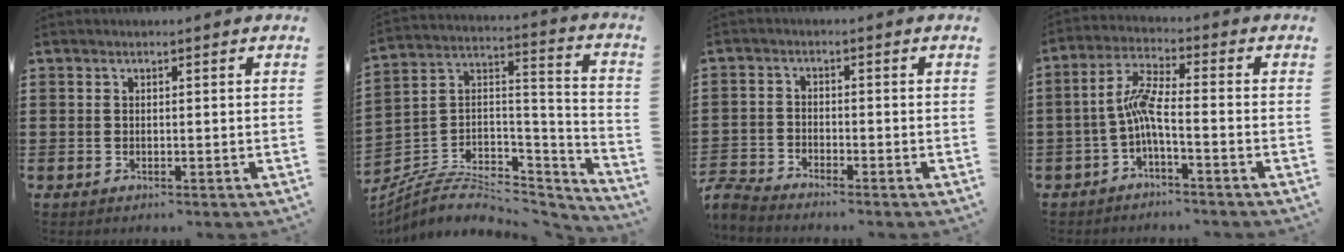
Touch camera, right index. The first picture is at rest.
{"total": 7.0, "force": [-4.6, 4.0, 3.4], "torque": [-0.075, 0.008, -0.090]}
{"total": 3.1, "force": [-3.1, 0.2, 0.1], "torque": [-0.021, -0.004, -0.070]}
{"total": 5.6, "force": [-1.5, 0.9, 5.3], "torque": [-0.121, -0.001, -0.036]}